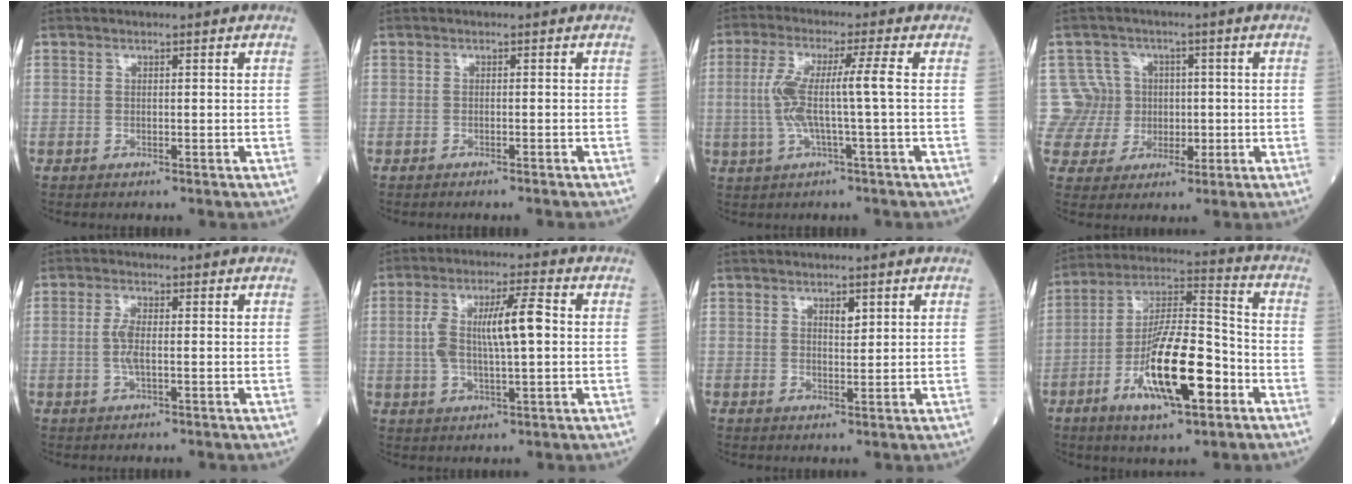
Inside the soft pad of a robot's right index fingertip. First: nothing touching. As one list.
[{"total": 2.2, "force": [-2.0, -0.2, 0.9], "torque": [-0.014, 0.000, -0.024]}, {"total": 7.3, "force": [-0.2, -0.4, 7.3], "torque": [-0.156, 0.014, -0.003]}, {"total": 7.4, "force": [0.9, 7.3, -0.1], "torque": [0.010, 0.027, 0.025]}, {"total": 2.6, "force": [-0.2, 0.6, 2.6], "torque": [-0.061, 0.001, -0.002]}, {"total": 9.3, "force": [0.8, 1.9, 9.1], "torque": [-0.178, 0.021, 0.019]}, {"total": 1.9, "force": [1.0, 0.7, 1.4], "torque": [-0.022, -0.002, 0.017]}, {"total": 16.0, "force": [-6.0, 3.8, 14.3], "torque": [-0.272, 0.000, -0.099]}]